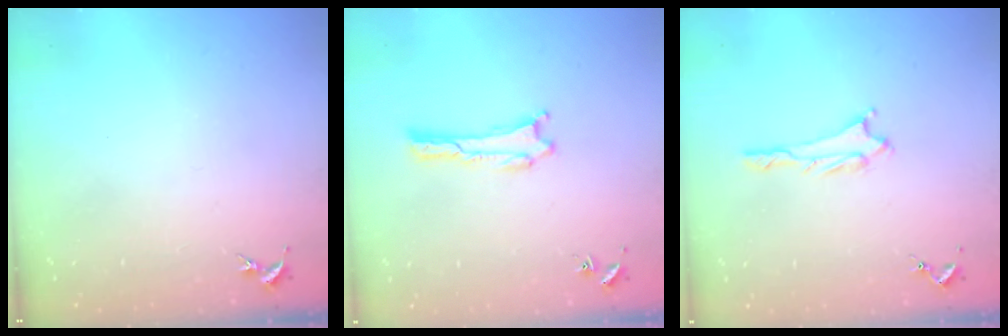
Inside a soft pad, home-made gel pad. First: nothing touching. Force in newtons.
{"total": 0.0}
{"total": 1.1, "press": 1.0, "slide": 0.1}